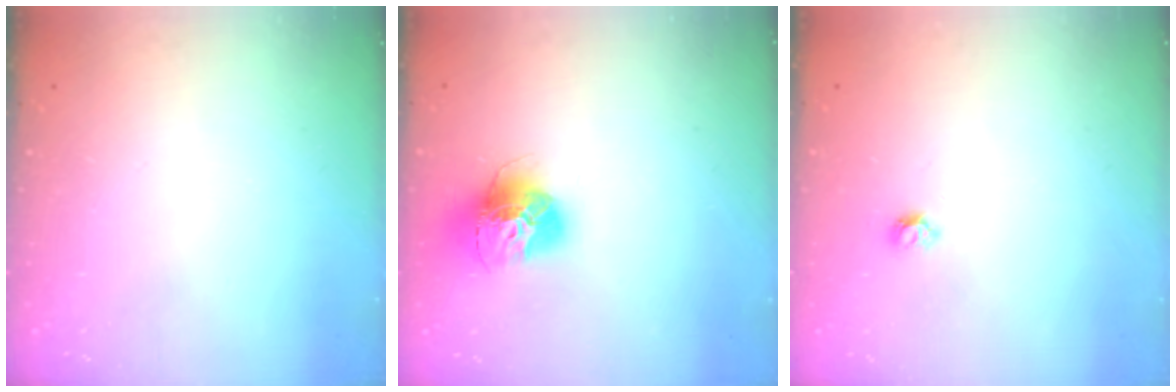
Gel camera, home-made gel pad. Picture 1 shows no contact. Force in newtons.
{"total": 15.0, "press": 14.9, "slide": 1.5}
{"total": 3.8, "press": 3.7, "slide": 0.6}